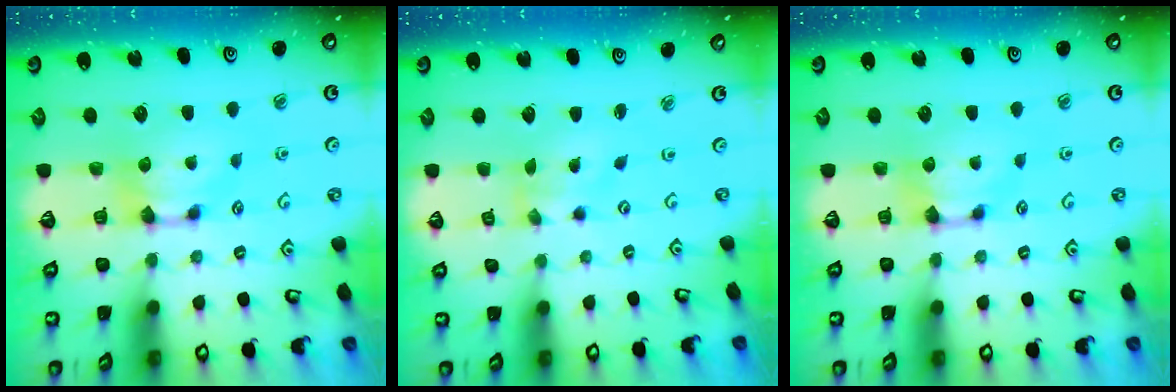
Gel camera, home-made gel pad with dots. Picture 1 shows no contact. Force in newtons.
{"total": 1.7, "press": 1.3, "slide": 1.0}
{"total": 0.0}